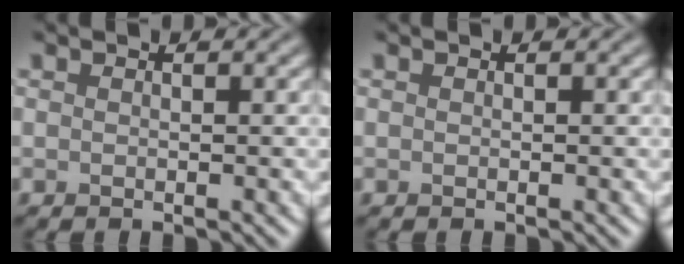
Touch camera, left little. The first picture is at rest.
{"total": 0.0}